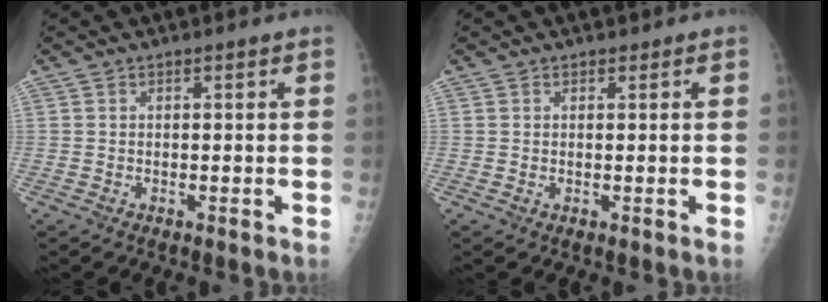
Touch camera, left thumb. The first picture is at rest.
{"total": 0.5, "force": [0.2, 0.5, 0.2], "torque": [-0.002, -0.001, 0.001]}